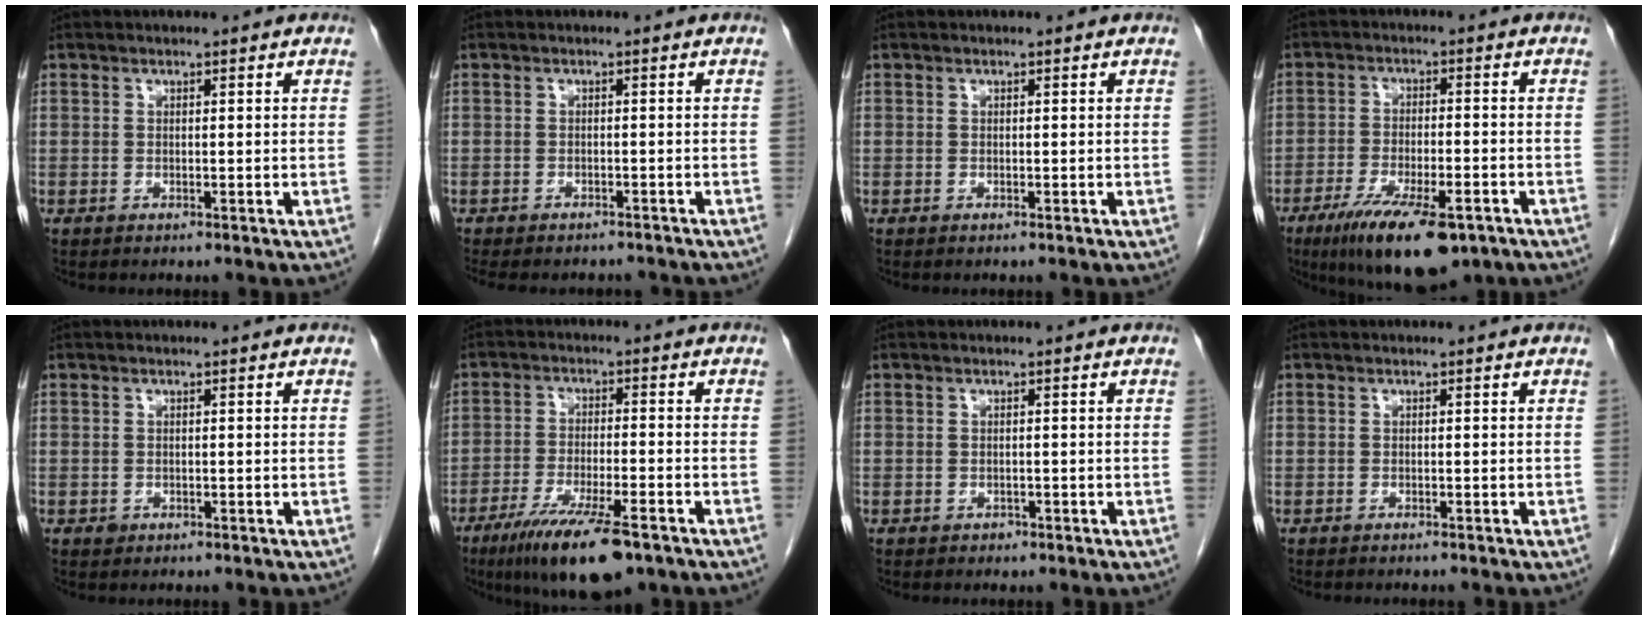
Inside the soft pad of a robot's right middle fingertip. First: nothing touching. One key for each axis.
{"total": 9.7, "fx": -8.6, "fy": 3.2, "fz": 3.1, "tx": -0.056, "ty": -0.002, "tz": -0.105}
{"total": 0.0}
{"total": 13.3, "fx": -8.5, "fy": 3.7, "fz": 9.5, "tx": -0.159, "ty": -0.022, "tz": -0.135}
{"total": 0.5, "fx": -0.2, "fy": 0.5, "fz": 0.1, "tx": -0.002, "ty": 0.003, "tz": -0.003}
{"total": 12.4, "fx": -8.2, "fy": 2.3, "fz": 8.9, "tx": -0.153, "ty": -0.026, "tz": -0.134}
{"total": 0.7, "fx": -0.4, "fy": 0.5, "fz": 0.1, "tx": -0.005, "ty": 0.002, "tz": -0.007}
{"total": 2.2, "fx": -2.0, "fy": 0.3, "fz": 0.8, "tx": -0.014, "ty": -0.002, "tz": -0.023}